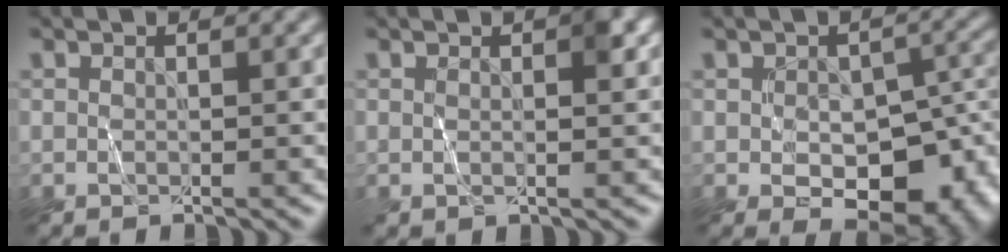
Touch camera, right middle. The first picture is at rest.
{"total": 1.7, "force": [0.5, 0.4, 1.6], "torque": [-0.018, 0.004, 0.010]}
{"total": 9.4, "force": [-2.8, 5.2, 7.3], "torque": [-0.108, -0.019, -0.027]}